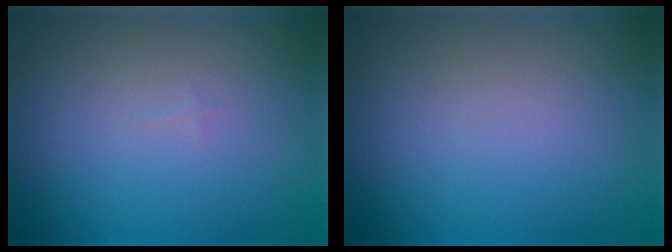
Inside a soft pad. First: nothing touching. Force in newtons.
{"total": 0.0}